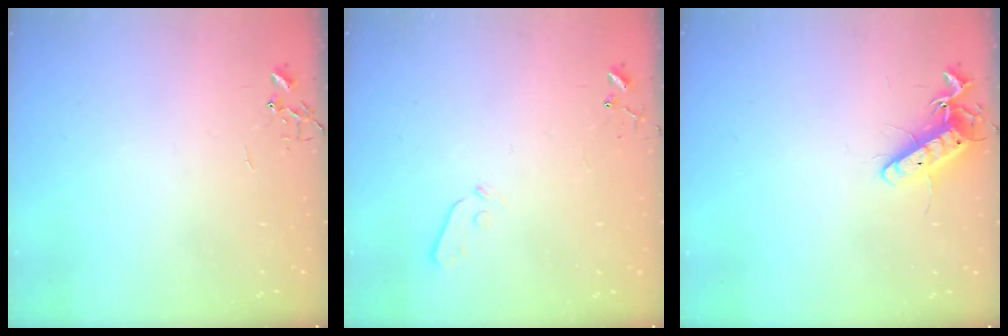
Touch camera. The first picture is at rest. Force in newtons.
{"total": 3.8, "press": 3.7, "slide": 0.6}
{"total": 12.2, "press": 12.2, "slide": 0.9}